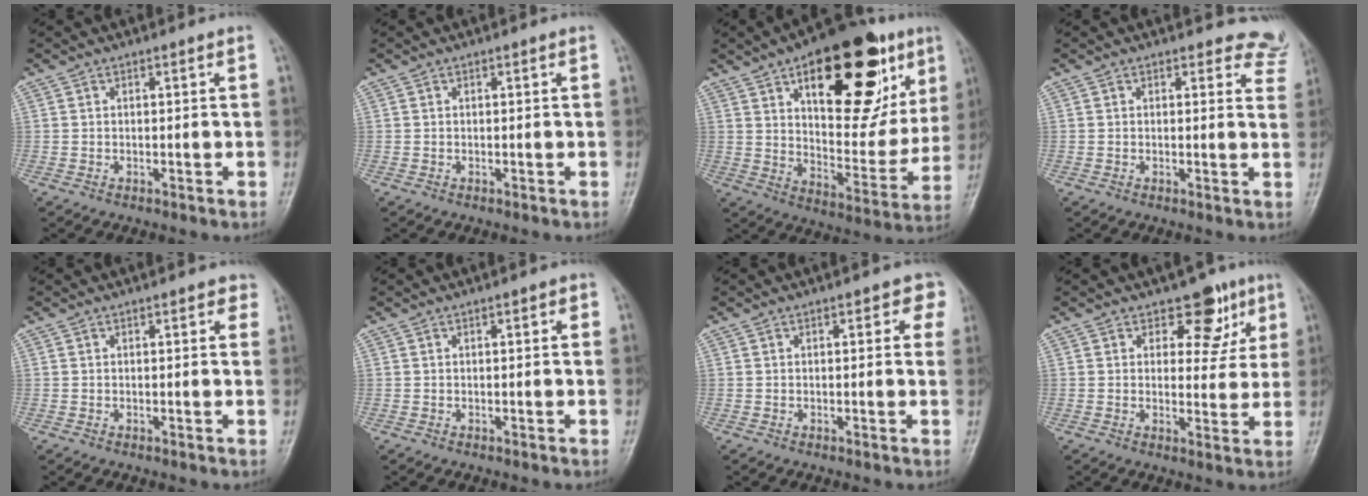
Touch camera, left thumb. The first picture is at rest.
{"total": 0.0}
{"total": 28.3, "force": [12.9, 12.6, 21.8], "torque": [-0.264, -0.025, 0.196]}
{"total": 6.0, "force": [5.5, 2.4, -0.6], "torque": [0.062, -0.029, 0.024]}
{"total": 2.0, "force": [1.1, 1.0, 1.4], "torque": [-0.002, 0.000, 0.007]}
{"total": 1.1, "force": [0.3, 0.4, 1.0], "torque": [-0.011, 0.003, 0.002]}
{"total": 3.6, "force": [1.4, 1.8, 2.7], "torque": [-0.001, 0.000, 0.005]}
{"total": 7.2, "force": [4.0, 4.8, 3.7], "torque": [0.000, -0.018, 0.052]}